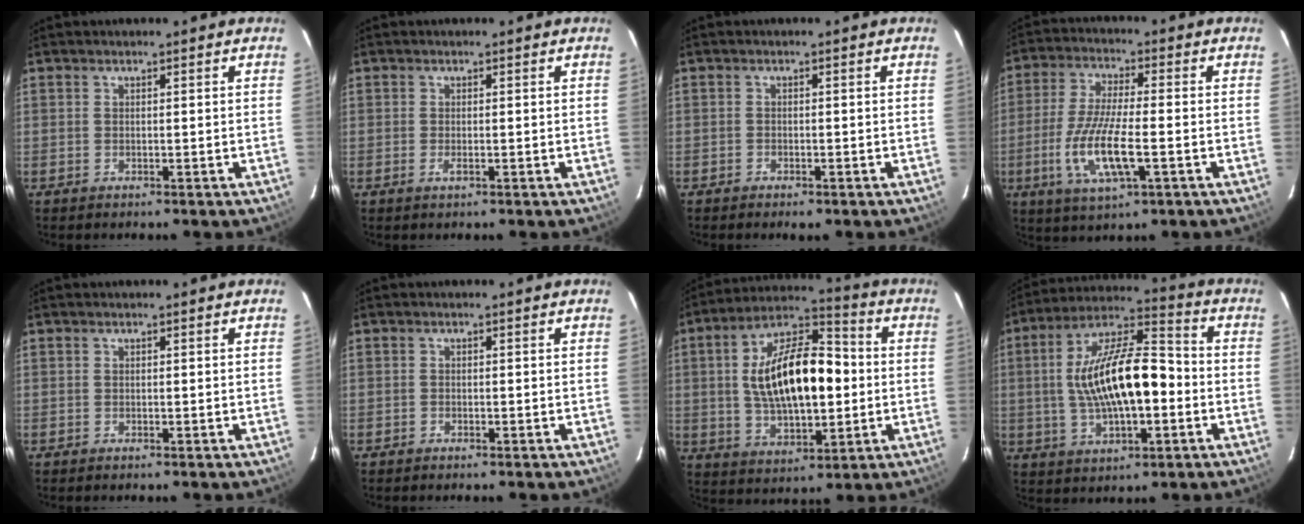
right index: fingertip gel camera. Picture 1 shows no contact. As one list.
[{"total": 1.0, "force": [-0.4, 0.4, 0.9], "torque": [-0.017, -0.004, -0.007]}, {"total": 2.0, "force": [-1.5, 0.9, 0.9], "torque": [-0.026, -0.002, -0.024]}, {"total": 12.2, "force": [-3.5, 3.2, 11.3], "torque": [-0.233, -0.015, -0.066]}, {"total": 0.0}, {"total": 0.7, "force": [-0.6, 0.3, 0.1], "torque": [-0.006, 0.002, -0.013]}, {"total": 18.9, "force": [0.6, 9.0, 16.6], "torque": [-0.295, 0.022, 0.013]}, {"total": 17.4, "force": [-1.4, 6.7, 16.0], "torque": [-0.292, 0.019, -0.024]}]